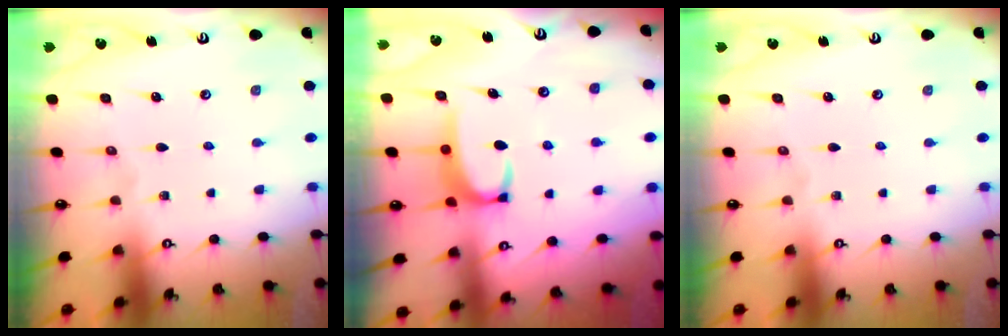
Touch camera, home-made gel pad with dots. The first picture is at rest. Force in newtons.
{"total": 3.0, "press": 3.0, "slide": 0.4}
{"total": 0.0}